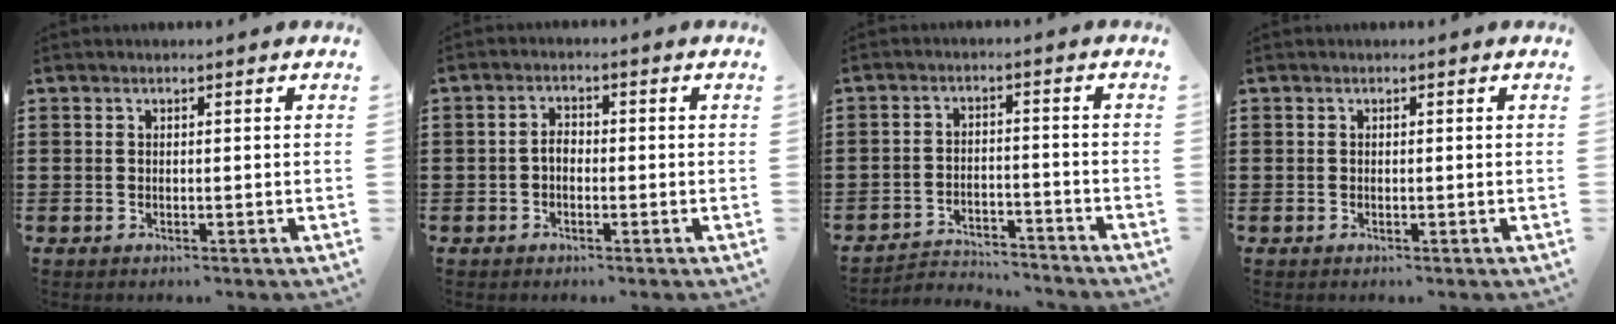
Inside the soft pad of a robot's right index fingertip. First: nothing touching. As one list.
[{"total": 2.1, "force": [-0.6, 1.3, 1.5], "torque": [-0.037, 0.002, -0.016]}, {"total": 3.4, "force": [-3.3, 0.6, 0.2], "torque": [-0.007, 0.008, -0.071]}, {"total": 0.0}]